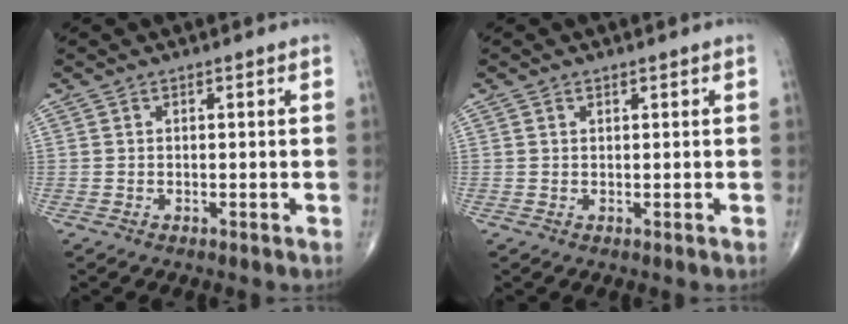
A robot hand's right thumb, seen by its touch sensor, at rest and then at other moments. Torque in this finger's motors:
{"motor_torque": [-0.14, -0.14, -0.16, -0.10, 0.02]}